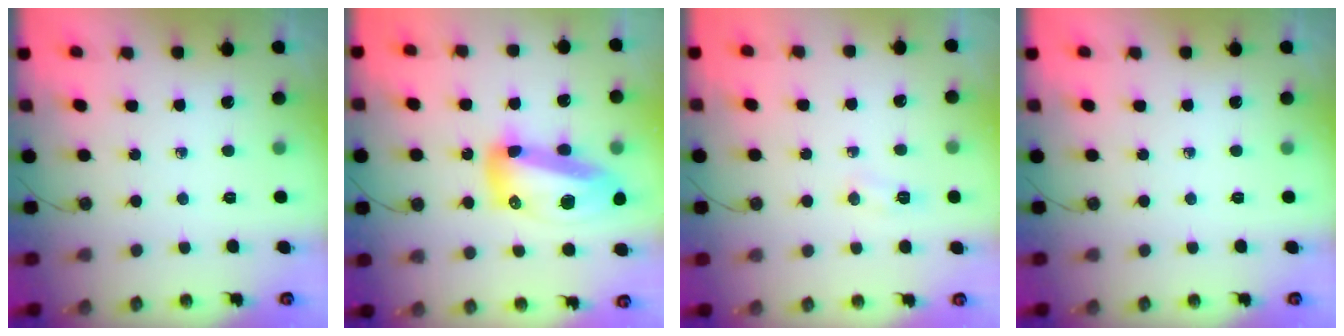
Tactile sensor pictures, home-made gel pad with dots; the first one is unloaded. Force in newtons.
{"total": 18.4, "press": 18.3, "slide": 1.8}
{"total": 4.5, "press": 4.4, "slide": 0.6}
{"total": 0.0}